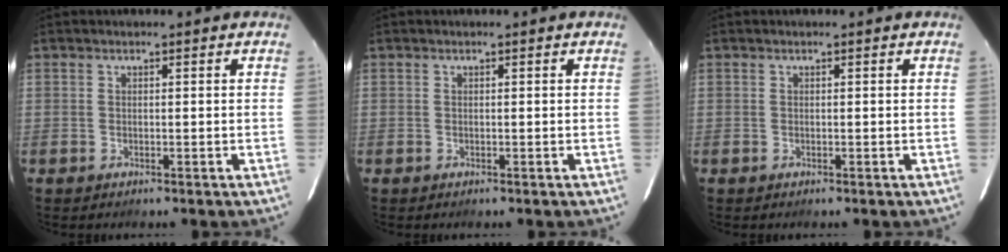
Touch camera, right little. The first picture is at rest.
{"total": 0.0}
{"total": 0.0}